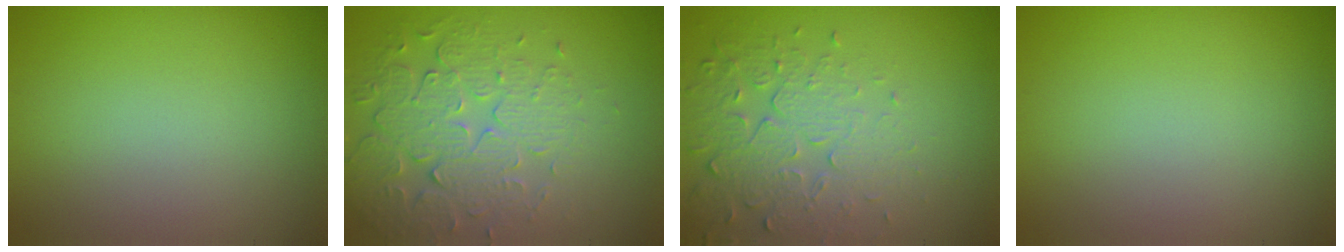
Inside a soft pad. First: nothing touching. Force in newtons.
{"total": 5.0, "press": 4.4, "slide": 2.5}
{"total": 5.1, "press": 3.8, "slide": 3.4}
{"total": 0.0}